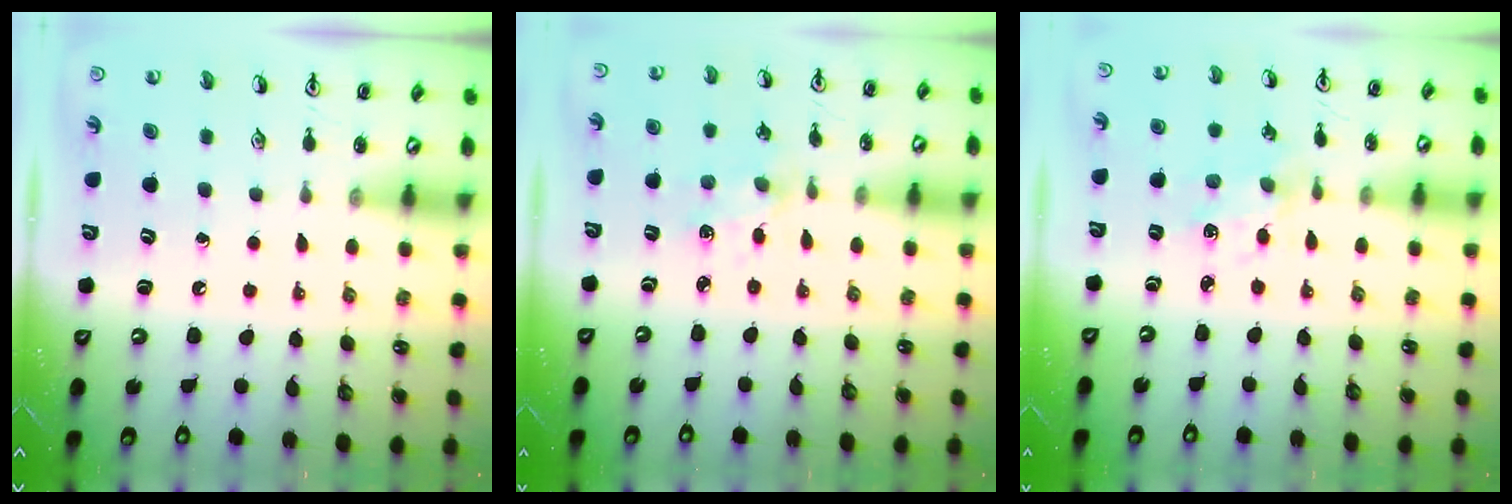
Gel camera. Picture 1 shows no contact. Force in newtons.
{"total": 2.0, "press": 2.0, "slide": 0.3}
{"total": 2.0, "press": 2.0, "slide": 0.2}